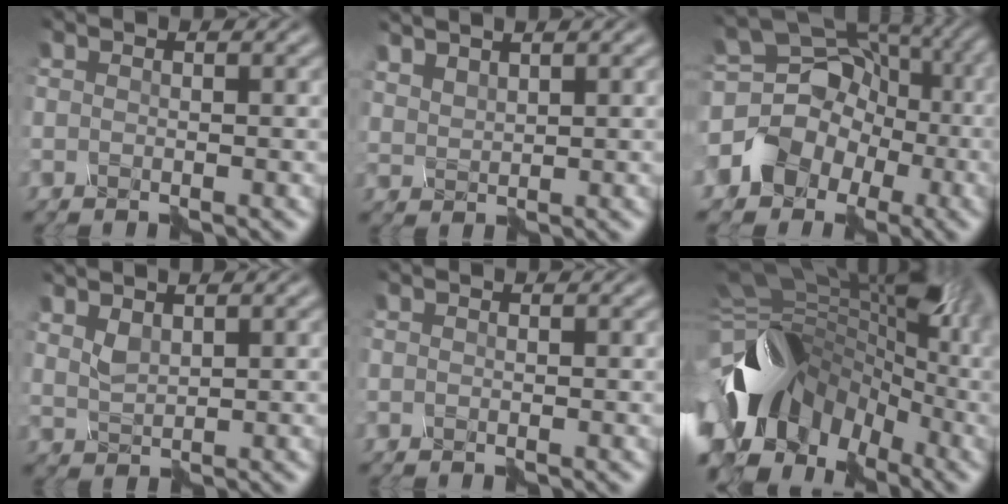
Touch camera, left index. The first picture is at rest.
{"total": 2.6, "force": [2.3, -0.3, -1.0], "torque": [0.011, 0.005, 0.052]}
{"total": 5.5, "force": [-1.7, 4.9, 1.8], "torque": [-0.016, 0.020, -0.033]}
{"total": 1.6, "force": [1.5, 0.0, -0.7], "torque": [0.001, 0.003, 0.038]}
{"total": 0.0}
{"total": 15.5, "force": [-4.9, 10.7, 10.1], "torque": [-0.199, 0.005, -0.084]}